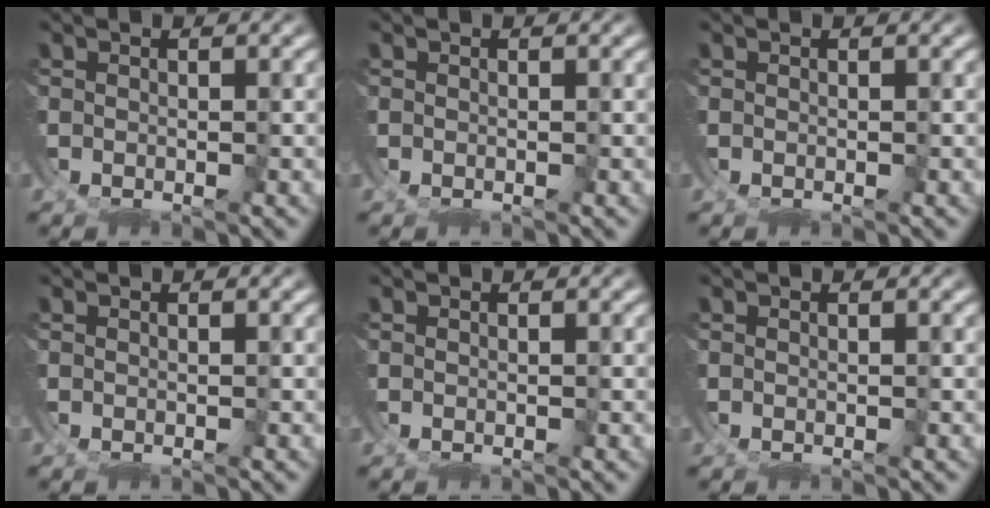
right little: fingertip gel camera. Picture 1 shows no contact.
{"total": 0.0}
{"total": 0.0}
{"total": 0.0}
{"total": 0.0}
{"total": 0.0}